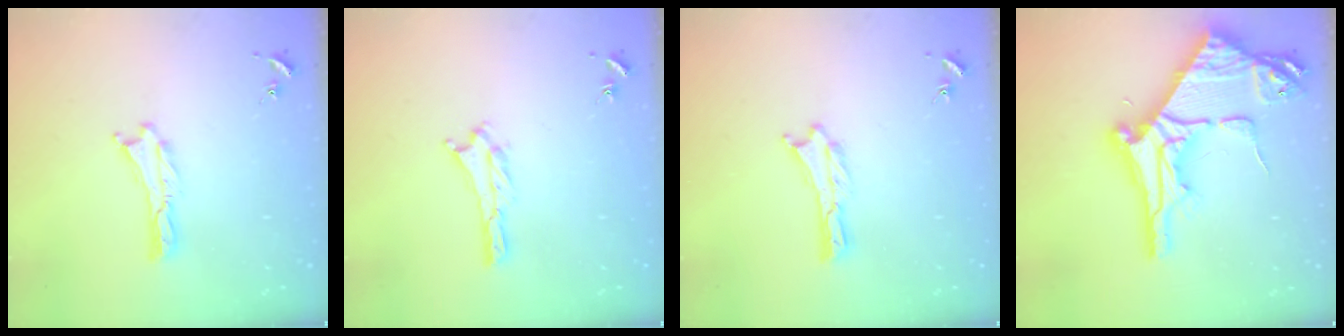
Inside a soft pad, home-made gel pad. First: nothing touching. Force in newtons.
{"total": 1.2, "press": 1.1, "slide": 0.2}
{"total": 0.0}
{"total": 13.6, "press": 13.5, "slide": 1.1}